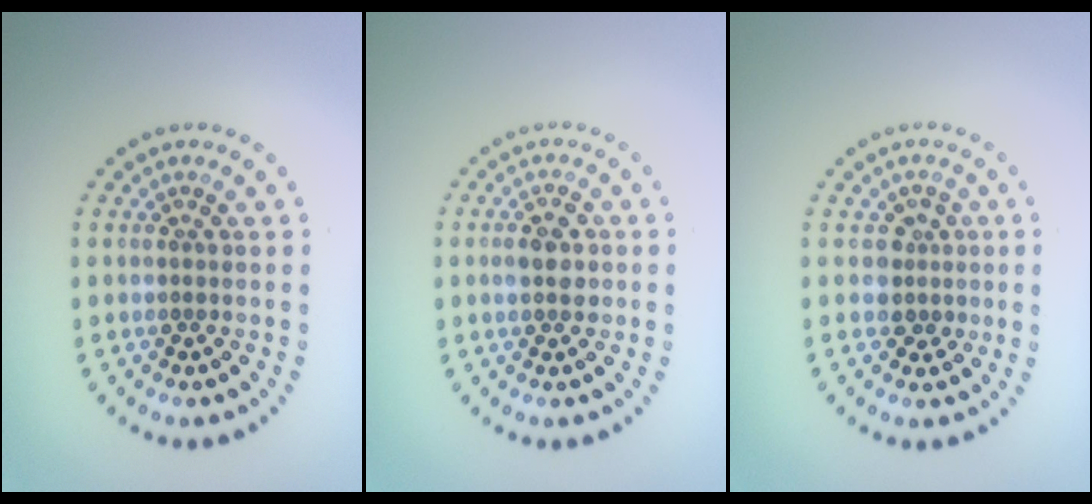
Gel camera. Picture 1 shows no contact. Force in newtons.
{"total": 2.7, "press": 2.7, "slide": 0.2}
{"total": 2.2, "press": 1.8, "slide": 1.2}